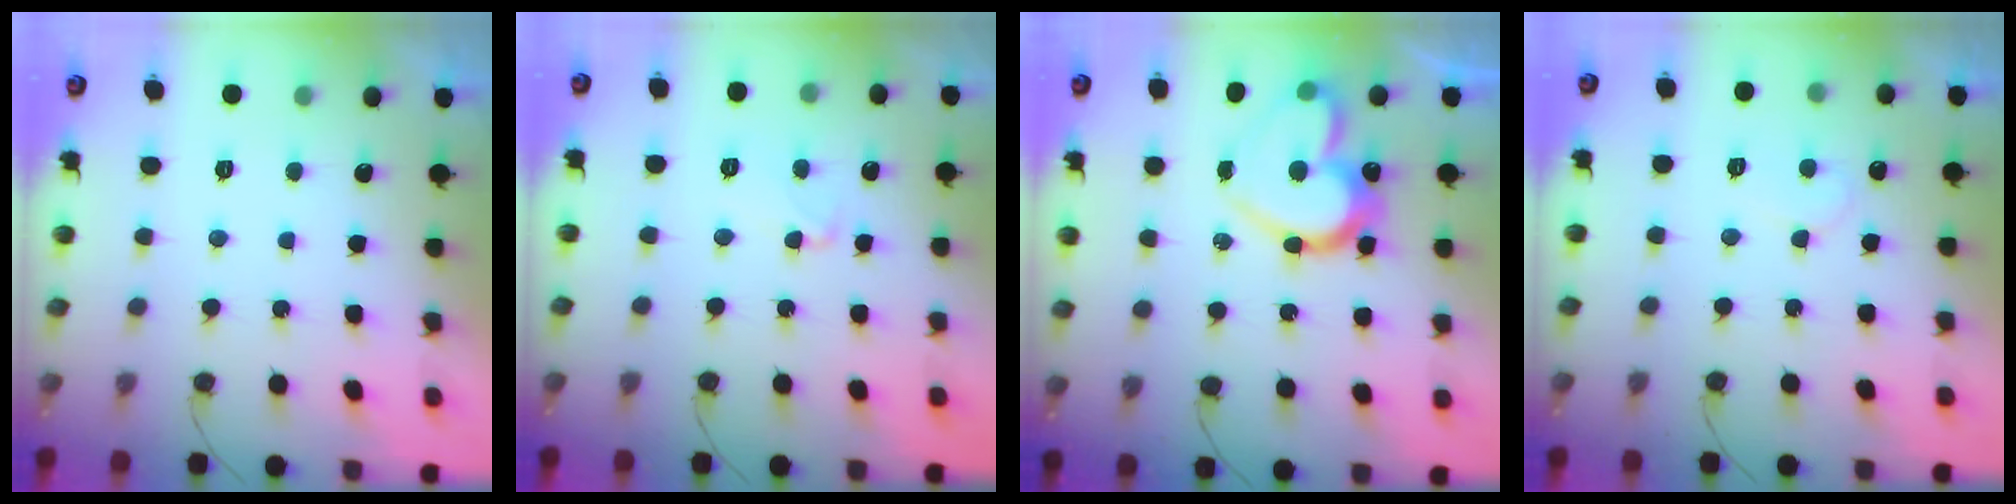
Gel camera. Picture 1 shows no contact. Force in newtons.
{"total": 6.0, "press": 5.9, "slide": 0.4}
{"total": 19.2, "press": 19.2, "slide": 1.4}
{"total": 6.3, "press": 6.3, "slide": 0.4}